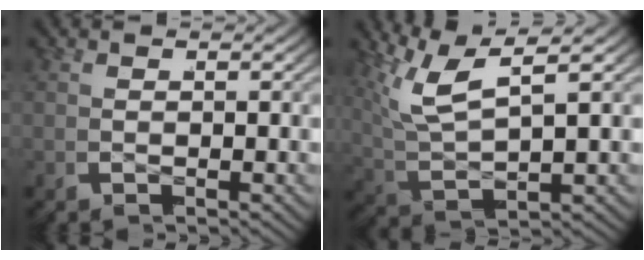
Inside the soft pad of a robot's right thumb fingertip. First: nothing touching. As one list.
[{"total": 7.9, "force": [2.5, 5.2, 5.4], "torque": [-0.148, -0.009, 0.044]}]